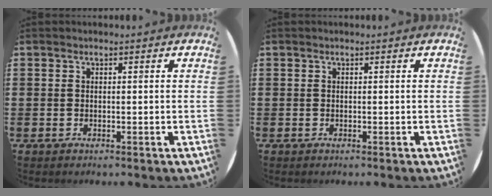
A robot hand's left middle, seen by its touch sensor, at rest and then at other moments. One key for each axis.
{"total": 0.0}